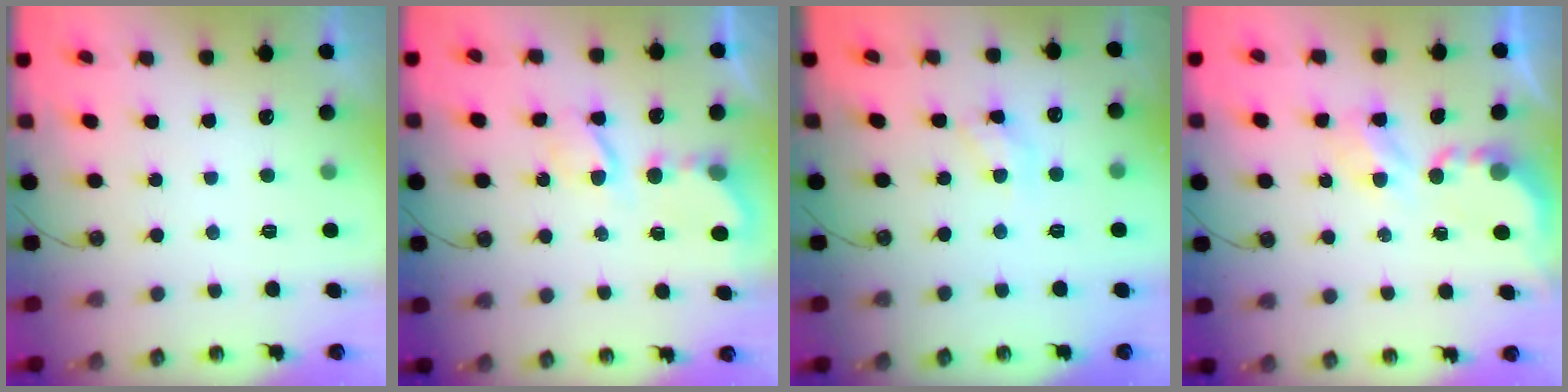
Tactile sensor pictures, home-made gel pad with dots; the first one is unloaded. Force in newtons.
{"total": 6.2, "press": 6.2, "slide": 0.5}
{"total": 6.7, "press": 6.6, "slide": 0.5}
{"total": 4.0, "press": 4.0, "slide": 0.1}